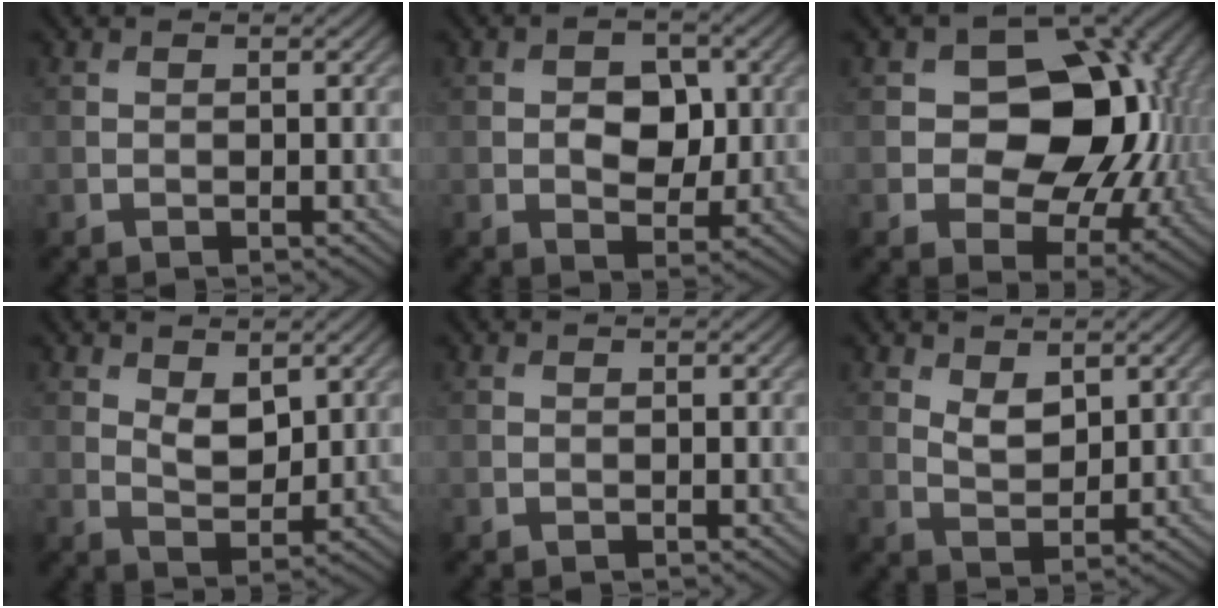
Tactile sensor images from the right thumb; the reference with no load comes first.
{"total": 4.9, "force": [0.0, 3.4, 3.5], "torque": [-0.056, -0.004, -0.007]}
{"total": 13.2, "force": [0.8, 9.5, 9.1], "torque": [-0.123, -0.004, 0.007]}
{"total": 3.6, "force": [1.8, 1.9, 2.6], "torque": [-0.053, -0.007, 0.035]}
{"total": 0.0}
{"total": 3.2, "force": [1.8, 1.7, 2.1], "torque": [-0.046, -0.007, 0.039]}